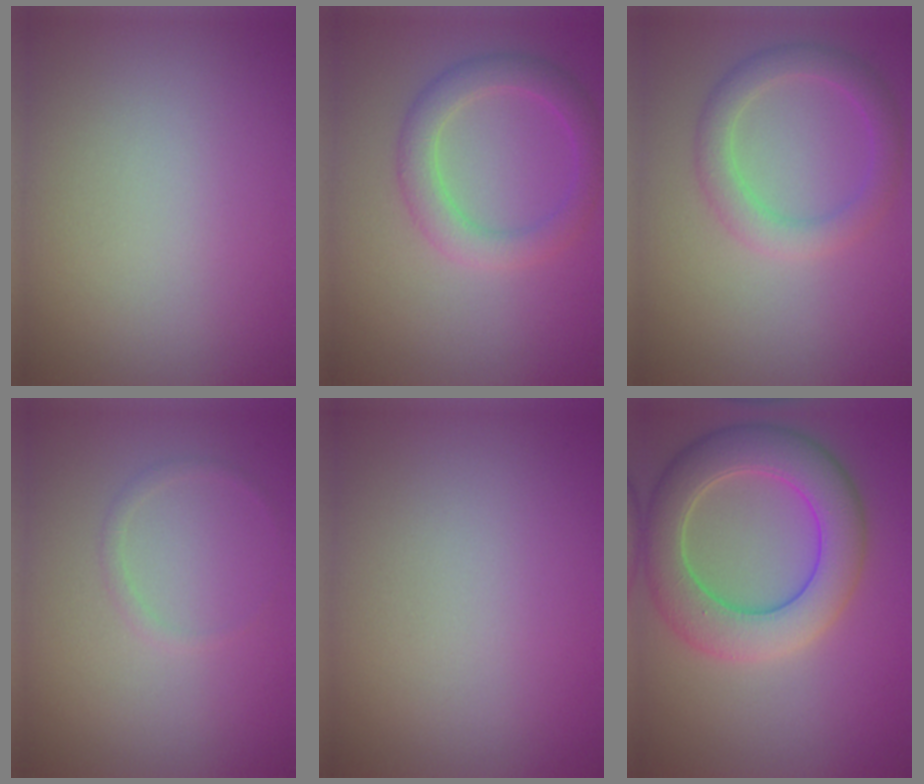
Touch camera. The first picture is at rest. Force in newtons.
{"total": 3.4, "press": 3.4, "slide": 0.2}
{"total": 3.1, "press": 3.1, "slide": 0.1}
{"total": 0.8, "press": 0.8, "slide": 0.0}
{"total": 0.0}
{"total": 7.2, "press": 7.2, "slide": 0.5}